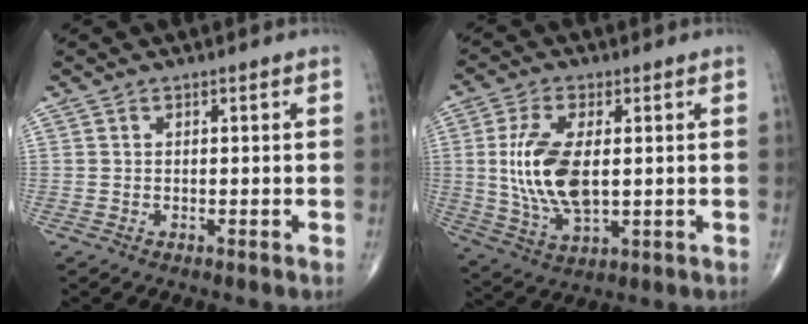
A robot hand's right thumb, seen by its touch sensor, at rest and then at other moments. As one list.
[{"total": 12.9, "force": [0.8, 6.1, 11.3], "torque": [-0.234, -0.011, 0.023]}]